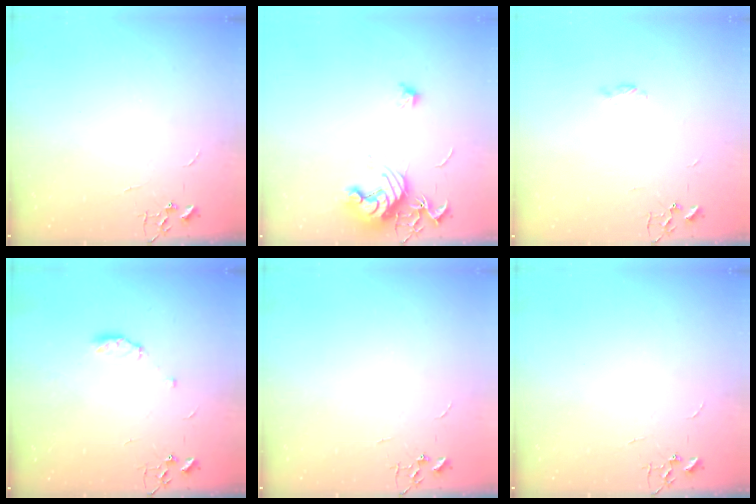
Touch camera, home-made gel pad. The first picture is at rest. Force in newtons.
{"total": 13.1, "press": 13.1, "slide": 1.0}
{"total": 2.9, "press": 2.9, "slide": 0.3}
{"total": 5.6, "press": 5.5, "slide": 0.8}
{"total": 0.0}
{"total": 0.0}